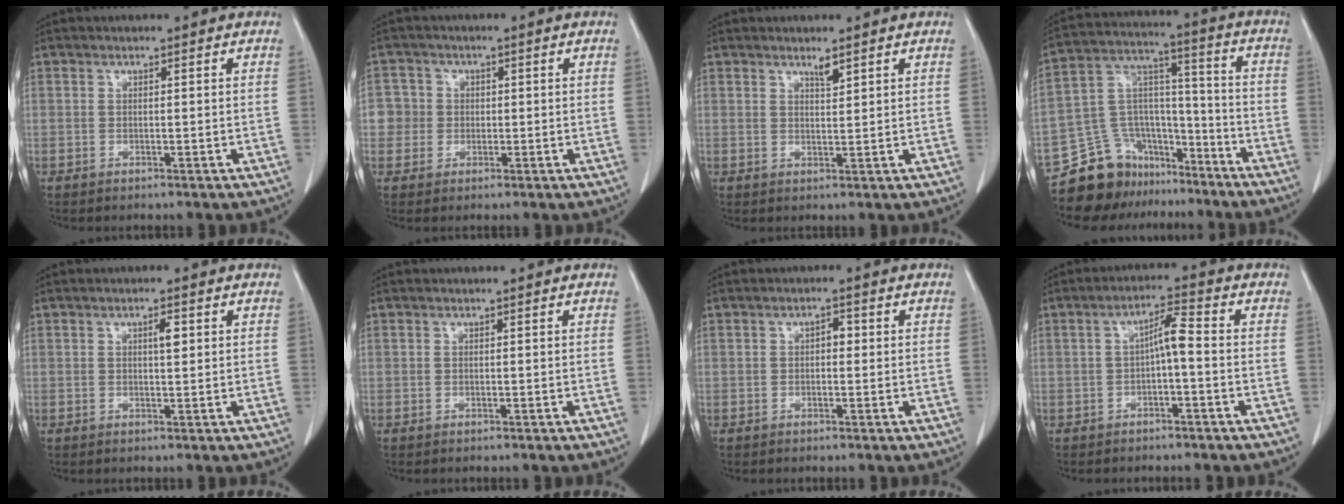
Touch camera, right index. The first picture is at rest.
{"total": 3.9, "force": [0.0, 3.9, 0.0], "torque": [0.013, 0.014, -0.001]}
{"total": 1.6, "force": [1.3, 0.1, 0.9], "torque": [-0.019, -0.005, 0.024]}
{"total": 14.4, "force": [-11.9, 7.7, 2.8], "torque": [-0.048, 0.078, -0.206]}
{"total": 1.9, "force": [0.6, 0.4, 1.8], "torque": [-0.029, 0.000, 0.010]}
{"total": 0.0}
{"total": 1.5, "force": [0.1, 0.8, 1.3], "torque": [-0.017, 0.005, -0.001]}
{"total": 4.2, "force": [-0.4, 0.5, 4.2], "torque": [-0.069, 0.016, -0.007]}